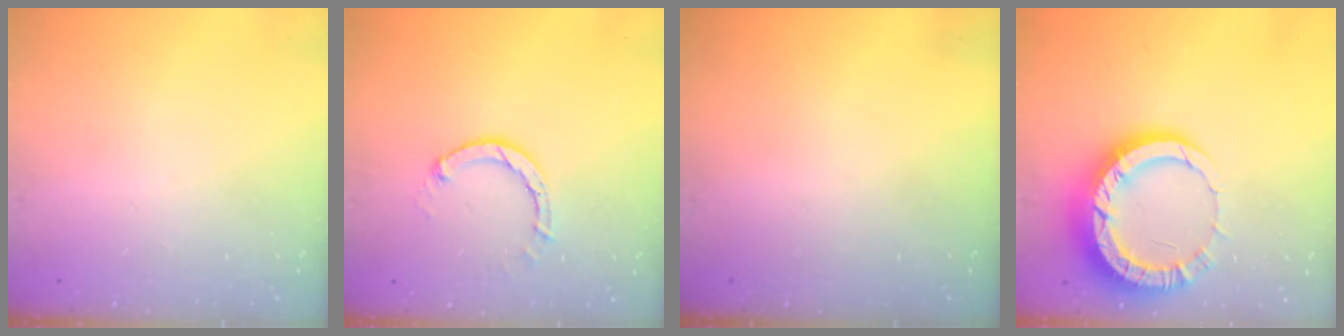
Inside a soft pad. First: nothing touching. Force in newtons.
{"total": 3.0, "press": 3.0, "slide": 0.4}
{"total": 0.0}
{"total": 12.4, "press": 12.3, "slide": 1.2}